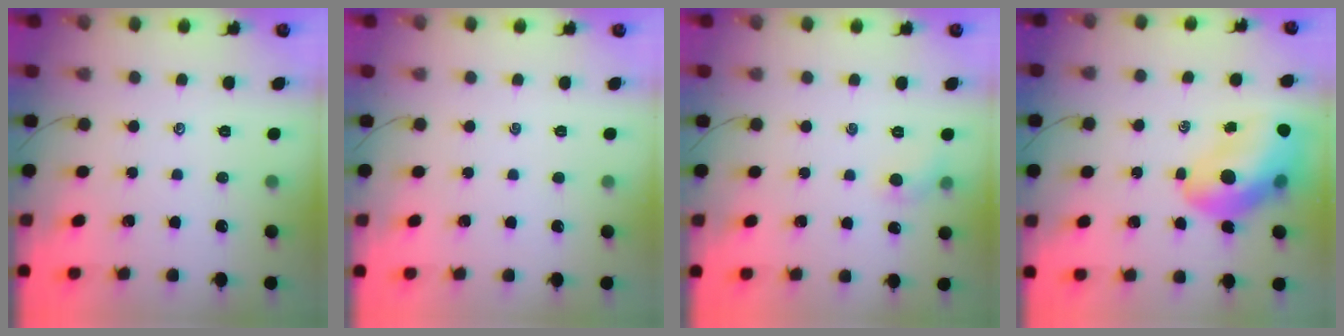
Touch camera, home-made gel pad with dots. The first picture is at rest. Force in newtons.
{"total": 0.0}
{"total": 5.6, "press": 5.2, "slide": 1.9}
{"total": 15.4, "press": 14.8, "slide": 4.2}